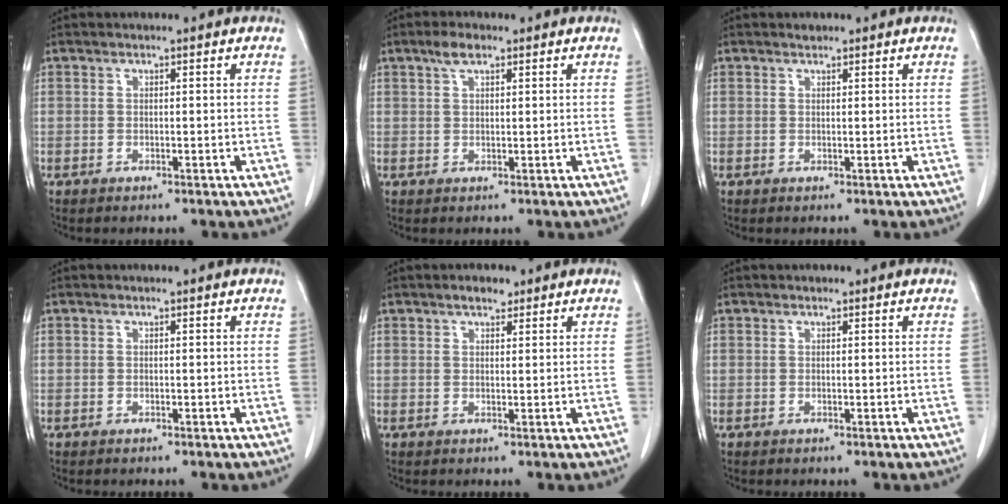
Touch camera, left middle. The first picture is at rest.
{"total": 2.6, "force": [1.7, 0.9, 1.8], "torque": [-0.040, 0.006, 0.032]}
{"total": 0.6, "force": [0.6, 0.2, 0.1], "torque": [-0.012, 0.000, 0.010]}
{"total": 0.0}
{"total": 2.1, "force": [1.5, 0.9, 1.1], "torque": [-0.022, 0.003, 0.022]}
{"total": 0.0}